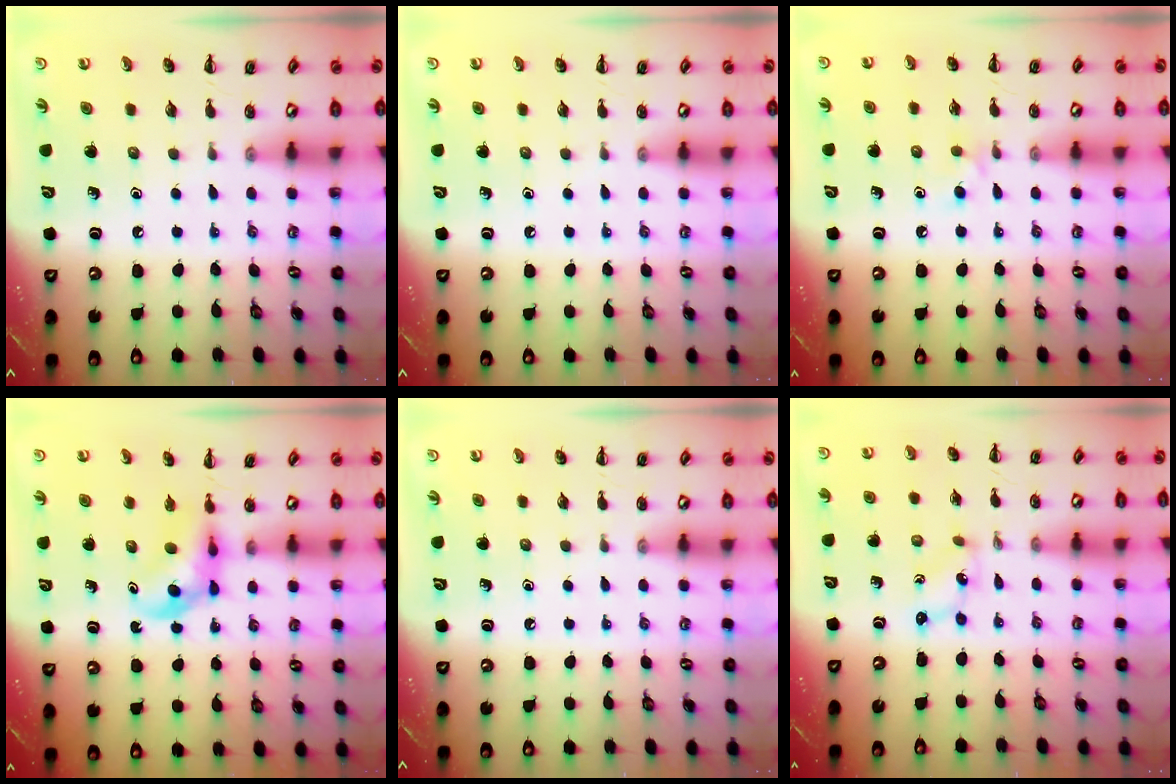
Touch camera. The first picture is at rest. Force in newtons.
{"total": 0.0}
{"total": 4.1, "press": 3.8, "slide": 1.6}
{"total": 4.0, "press": 3.9, "slide": 0.9}
{"total": 0.0}
{"total": 1.0, "press": 0.9, "slide": 0.3}